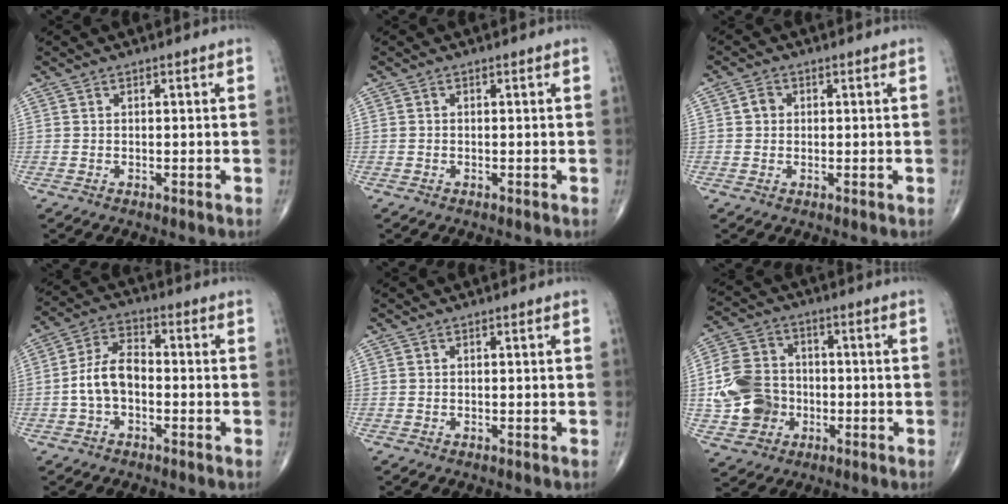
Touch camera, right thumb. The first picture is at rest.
{"total": 0.0}
{"total": 2.0, "force": [0.3, 1.8, 0.9], "torque": [-0.007, 0.002, 0.002]}
{"total": 7.8, "force": [-1.6, 4.6, 6.1], "torque": [-0.115, 0.029, -0.039]}
{"total": 0.0}
{"total": 12.3, "force": [-1.9, 10.4, 6.3], "torque": [-0.099, 0.016, -0.038]}